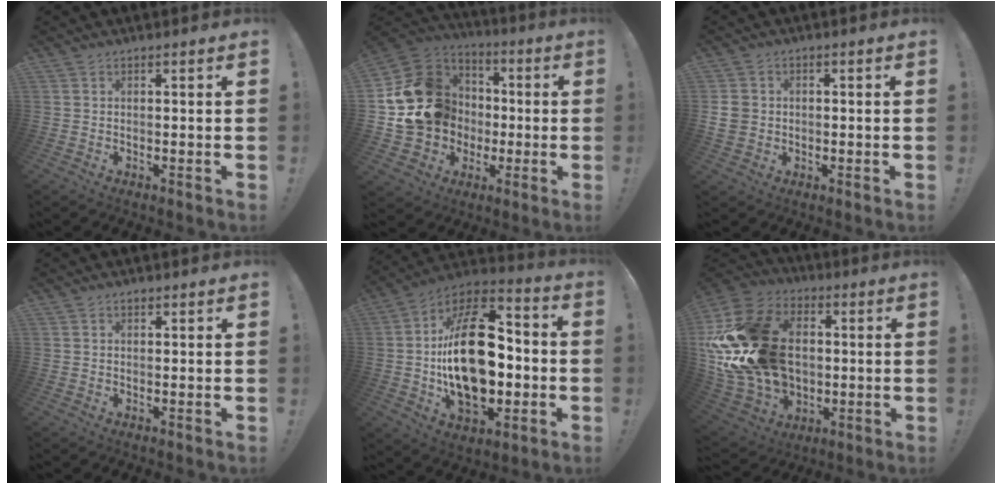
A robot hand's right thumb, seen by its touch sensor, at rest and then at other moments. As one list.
[{"total": 19.4, "force": [1.2, 17.7, 7.9], "torque": [-0.113, 0.004, 0.063]}, {"total": 5.4, "force": [-0.4, 4.6, 2.8], "torque": [-0.054, 0.008, -0.006]}, {"total": 0.5, "force": [0.4, 0.3, 0.2], "torque": [0.003, -0.002, 0.006]}, {"total": 28.6, "force": [-1.7, 16.5, 23.3], "torque": [-0.407, 0.020, -0.019]}, {"total": 29.6, "force": [1.4, 21.4, 20.4], "torque": [-0.375, 0.003, 0.061]}]